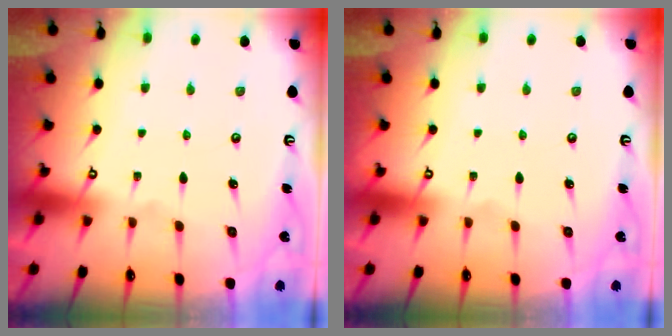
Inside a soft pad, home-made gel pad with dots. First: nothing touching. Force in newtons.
{"total": 0.0}